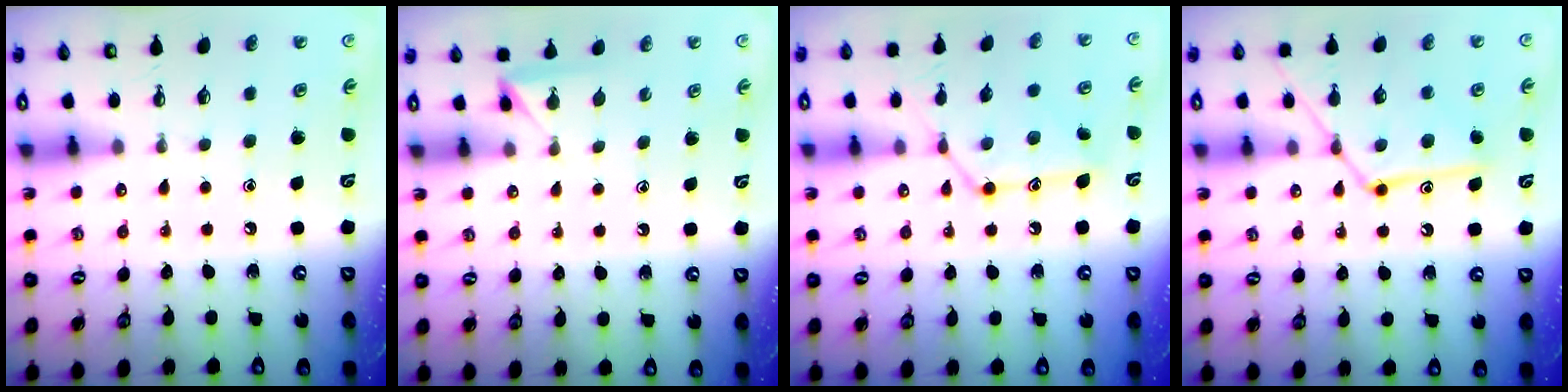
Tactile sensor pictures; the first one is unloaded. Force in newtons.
{"total": 2.3, "press": 2.3, "slide": 0.3}
{"total": 13.5, "press": 13.5, "slide": 0.7}
{"total": 13.9, "press": 13.8, "slide": 0.9}